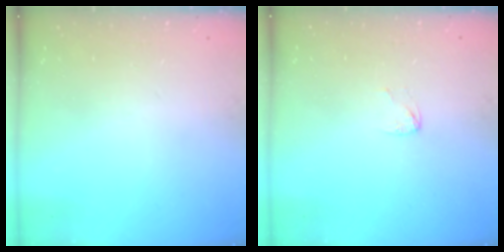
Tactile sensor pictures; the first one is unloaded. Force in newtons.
{"total": 2.8, "press": 2.8, "slide": 0.2}